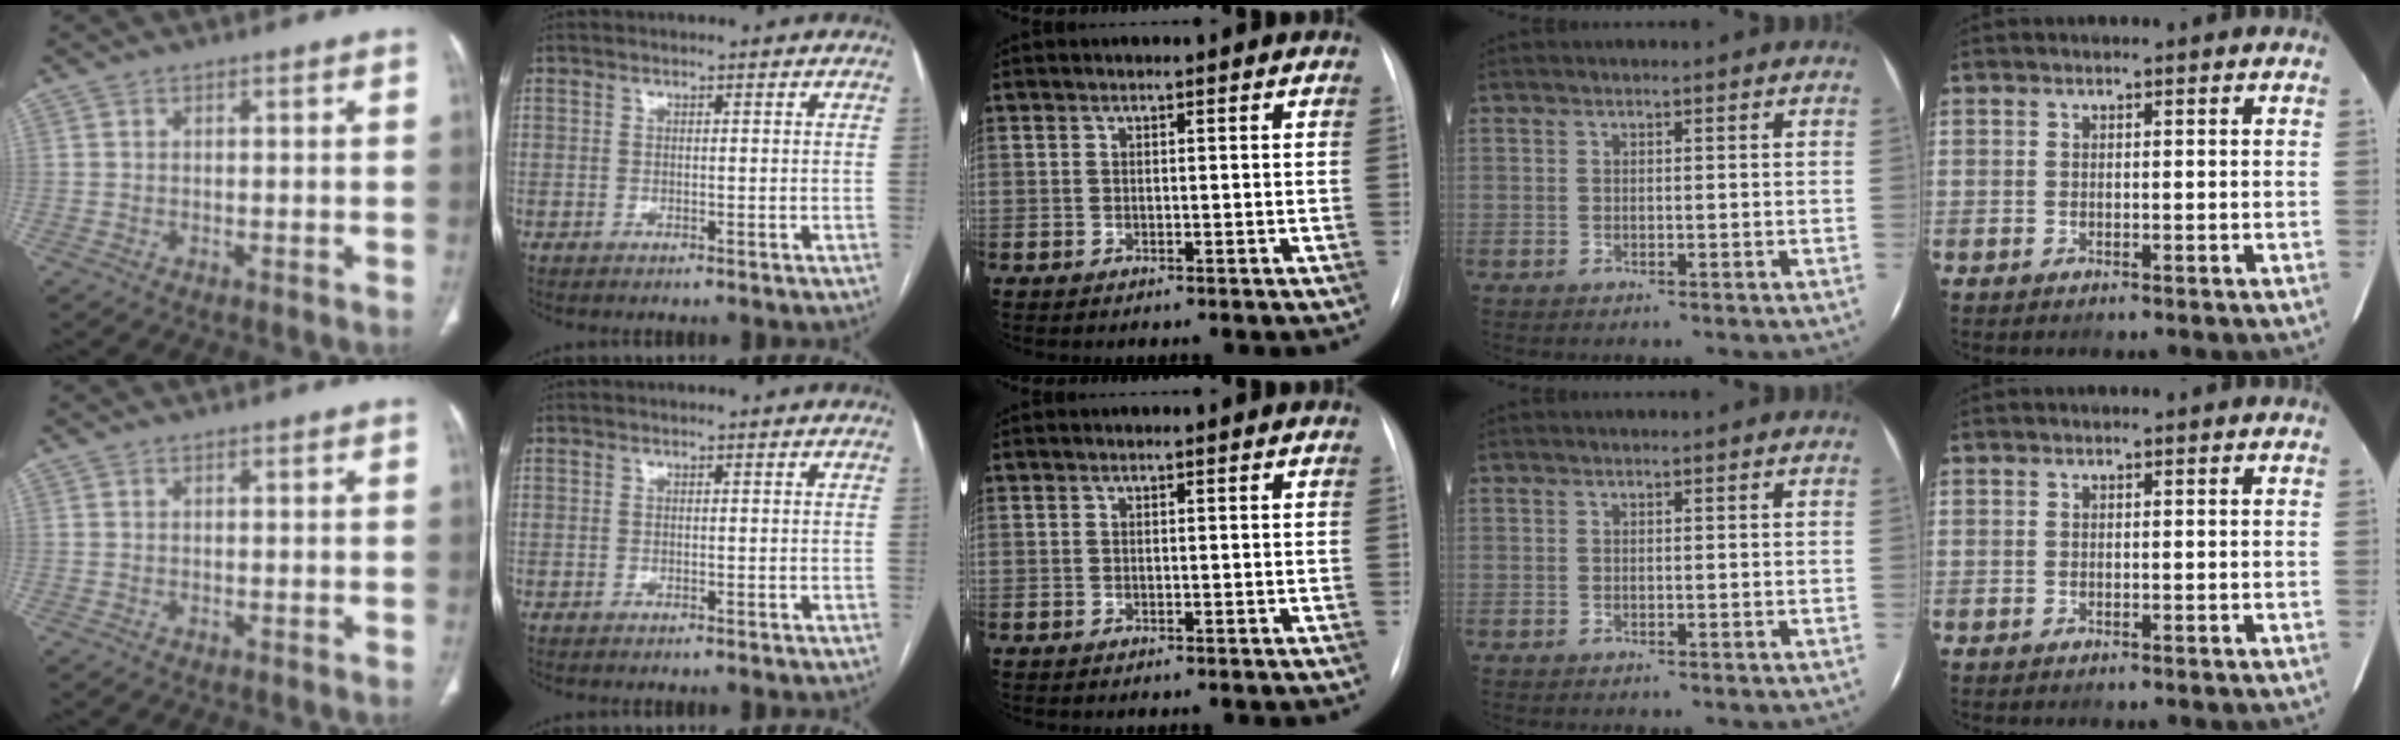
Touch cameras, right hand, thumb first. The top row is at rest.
{}